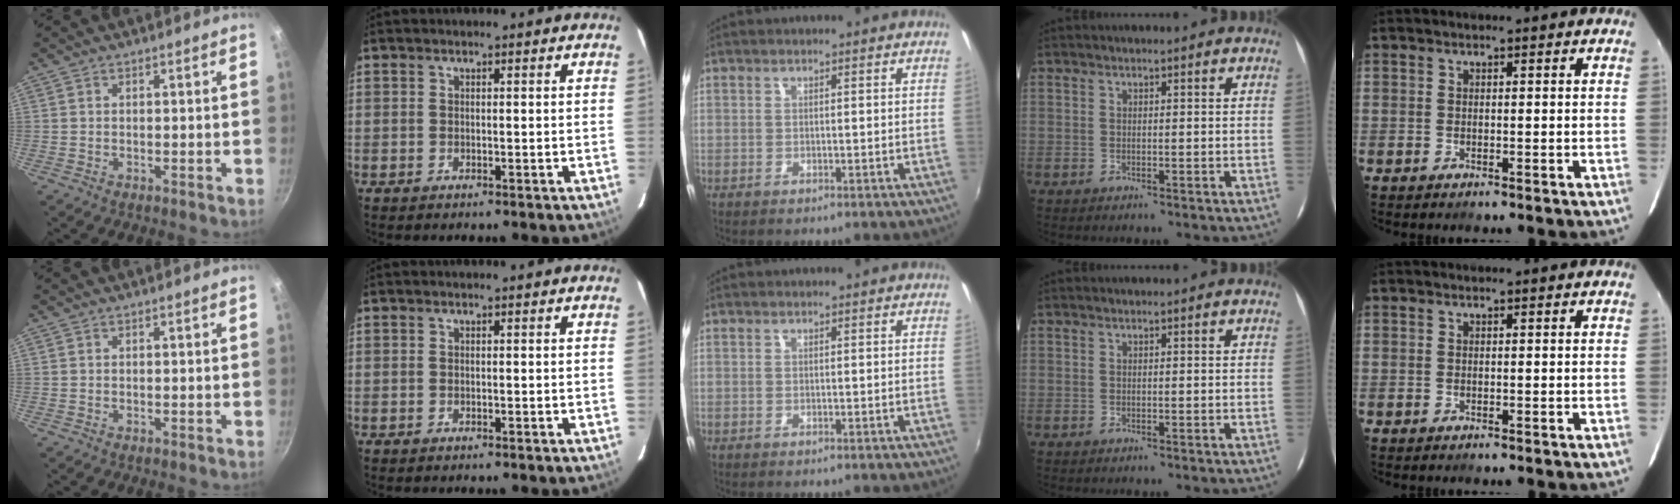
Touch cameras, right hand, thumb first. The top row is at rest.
{}